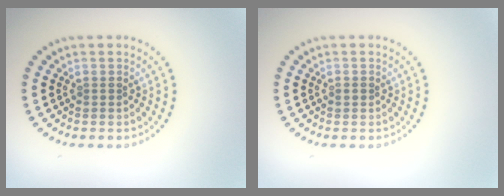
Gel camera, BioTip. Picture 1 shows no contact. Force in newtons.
{"total": 0.7, "press": 0.7, "slide": 0.1}